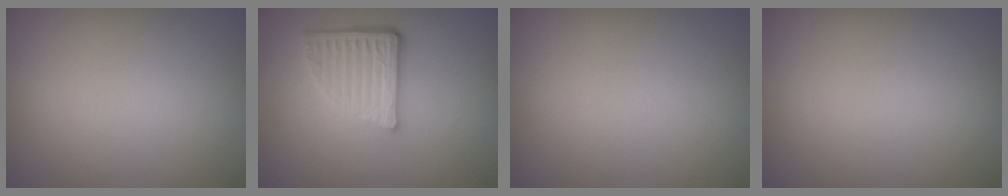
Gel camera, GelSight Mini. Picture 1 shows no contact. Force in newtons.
{"total": 4.9, "press": 3.6, "slide": 3.4}
{"total": 0.0}
{"total": 0.0}